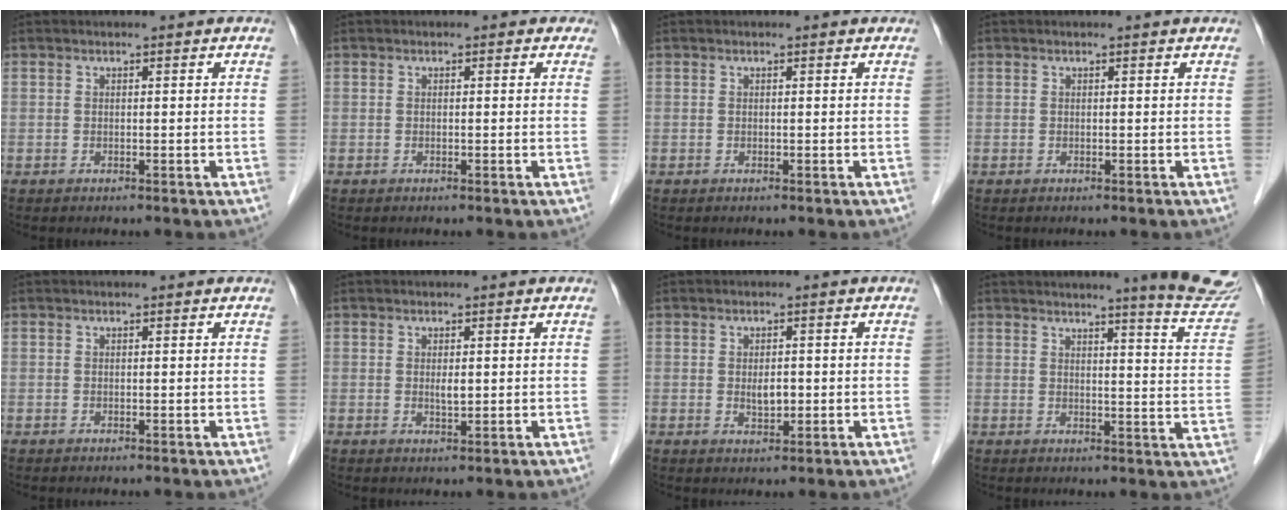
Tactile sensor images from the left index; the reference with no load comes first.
{"total": 0.6, "force": [0.1, 0.6, 0.1], "torque": [0.006, -0.002, -0.007]}
{"total": 0.0}
{"total": 0.5, "force": [0.5, 0.1, 0.2], "torque": [-0.010, 0.009, 0.006]}
{"total": 0.0}
{"total": 1.4, "force": [0.0, 0.6, 1.3], "torque": [-0.021, -0.006, 0.002]}
{"total": 2.5, "force": [-0.4, 1.3, 2.0], "torque": [-0.036, -0.004, -0.002]}
{"total": 11.8, "force": [10.6, -0.4, 5.0], "torque": [-0.046, -0.057, 0.103]}